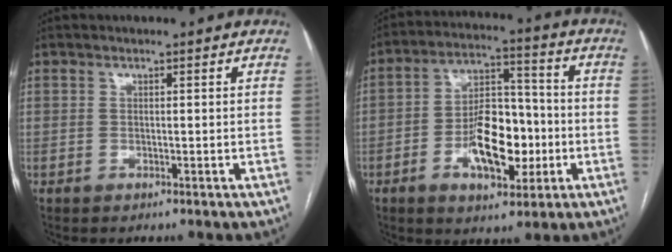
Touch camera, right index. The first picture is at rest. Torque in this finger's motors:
{"motor_torque": [0.49, -0.07, 0.35, 0.16]}